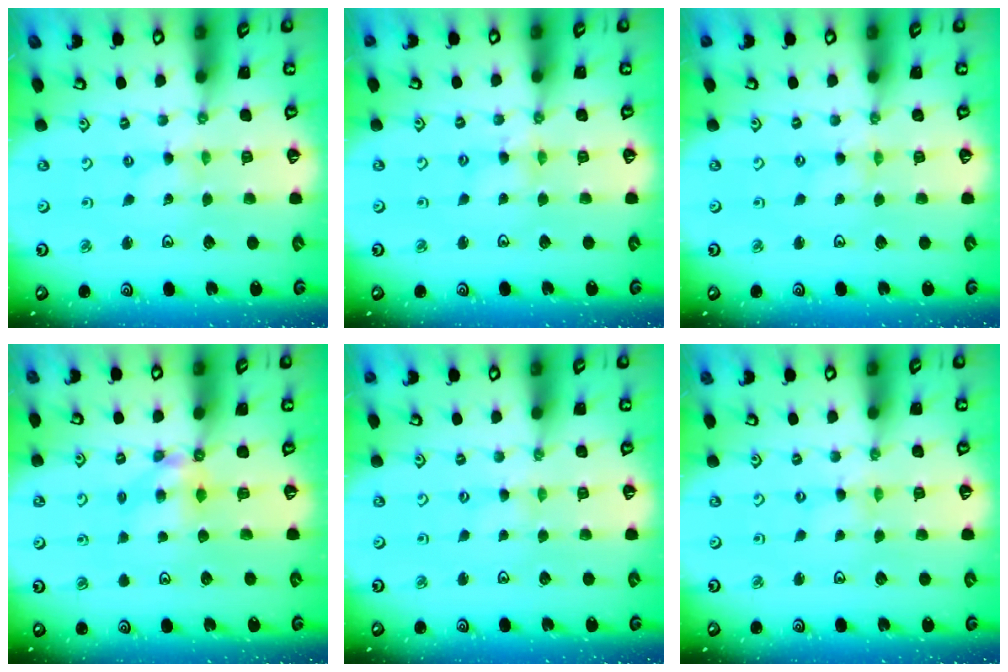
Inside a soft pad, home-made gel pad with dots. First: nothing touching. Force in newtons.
{"total": 4.5, "press": 4.4, "slide": 0.4}
{"total": 0.8, "press": 0.8, "slide": 0.2}
{"total": 6.7, "press": 6.7, "slide": 0.2}
{"total": 0.7, "press": 0.7, "slide": 0.1}
{"total": 0.0}